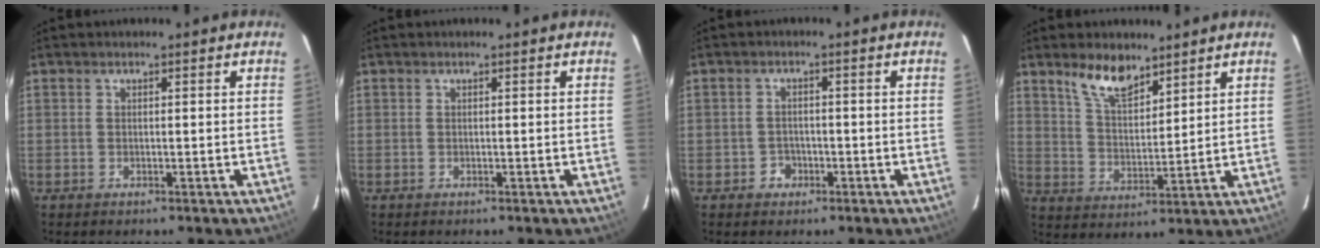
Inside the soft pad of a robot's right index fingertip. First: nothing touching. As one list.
[{"total": 0.0}, {"total": 2.7, "force": [-1.3, 2.4, 0.3], "torque": [-0.008, 0.007, -0.020]}, {"total": 8.2, "force": [6.1, 3.1, 4.5], "torque": [-0.079, 0.006, 0.119]}]